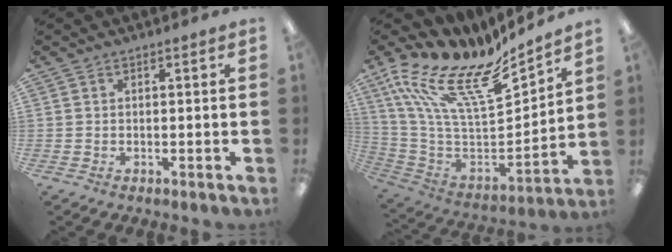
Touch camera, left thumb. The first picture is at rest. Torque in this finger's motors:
{"motor_torque": [0.39, 0.23, 1.20, -1.57, 0.45]}